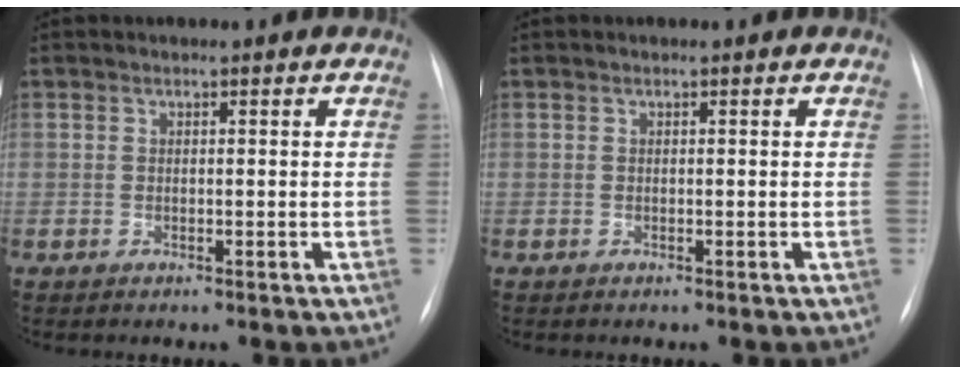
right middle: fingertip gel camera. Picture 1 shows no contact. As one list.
[{"total": 0.0}]